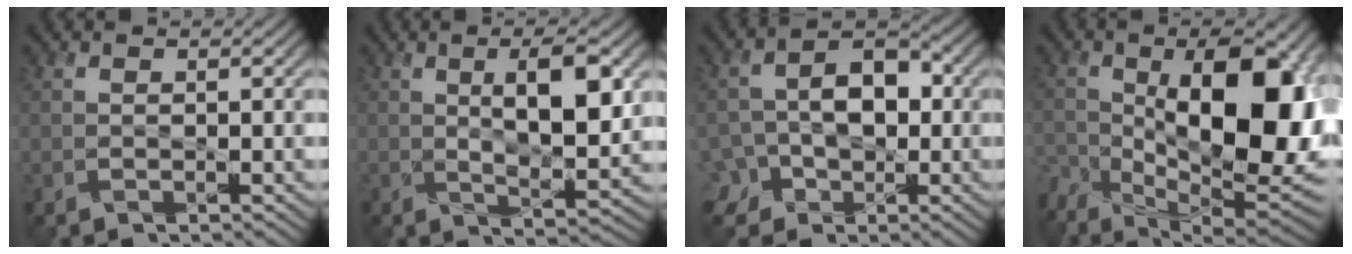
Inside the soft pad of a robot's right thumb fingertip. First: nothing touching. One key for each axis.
{"total": 6.9, "fx": 1.7, "fy": 2.4, "fz": 6.3, "tx": -0.102, "ty": -0.002, "tz": 0.032}
{"total": 7.7, "fx": -1.9, "fy": 5.9, "fz": 4.6, "tx": -0.066, "ty": 0.006, "tz": -0.036}
{"total": 16.8, "fx": -2.2, "fy": 8.1, "fz": 14.6, "tx": -0.239, "ty": -0.026, "tz": -0.023}